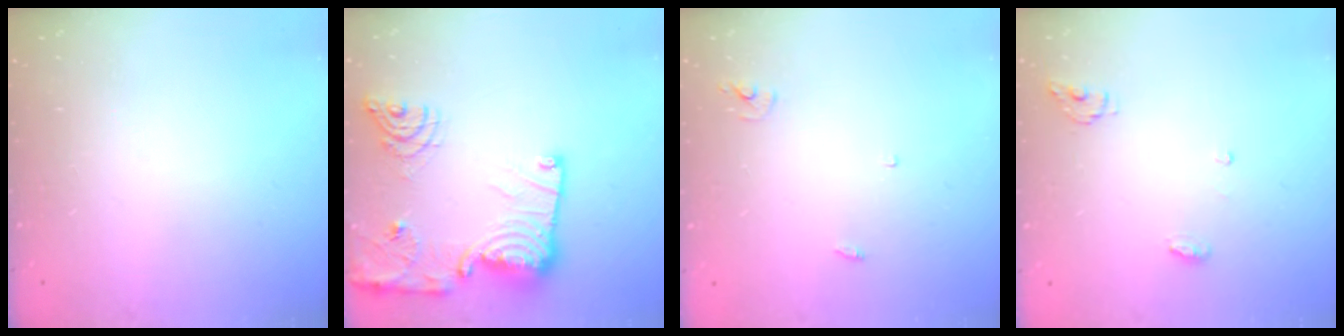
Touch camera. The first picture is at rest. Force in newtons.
{"total": 19.2, "press": 19.2, "slide": 1.7}
{"total": 2.4, "press": 2.4, "slide": 0.2}
{"total": 3.8, "press": 3.8, "slide": 0.3}